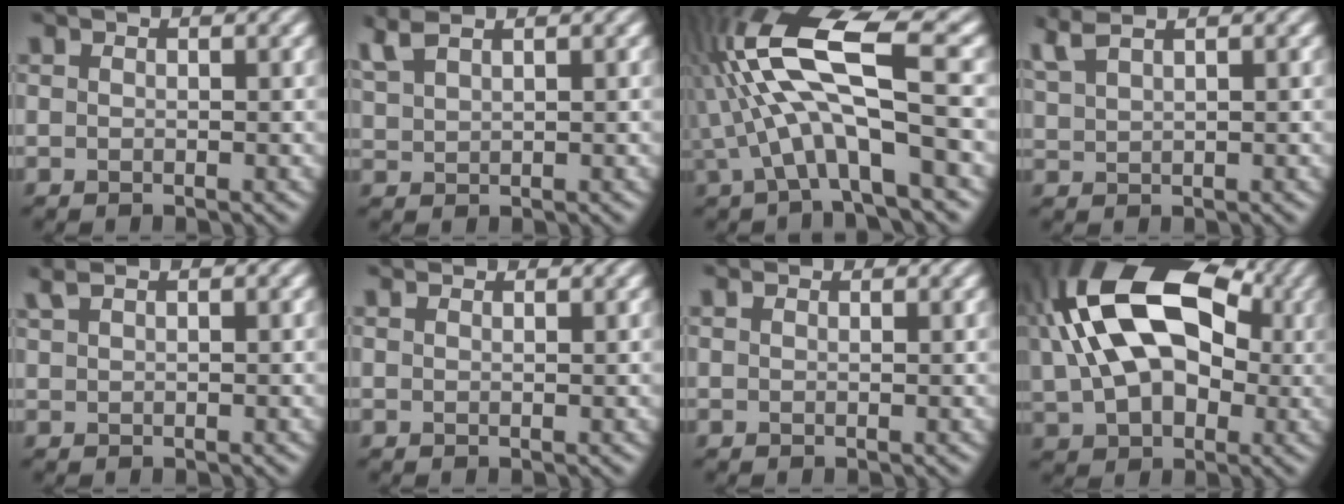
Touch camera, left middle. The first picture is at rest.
{"total": 2.3, "force": [2.1, 0.4, 1.0], "torque": [-0.031, 0.011, 0.050]}
{"total": 10.0, "force": [0.7, 3.0, 9.5], "torque": [-0.184, 0.024, 0.003]}
{"total": 2.6, "force": [2.2, 0.4, 1.3], "torque": [-0.037, 0.015, 0.052]}
{"total": 1.3, "force": [1.1, 0.2, 0.6], "torque": [-0.018, 0.005, 0.024]}
{"total": 1.5, "force": [1.5, 0.2, 0.2], "torque": [-0.008, 0.005, 0.021]}
{"total": 1.0, "force": [1.0, 0.1, 0.0], "torque": [-0.001, 0.002, 0.010]}
{"total": 16.0, "force": [3.9, 10.0, 11.9], "torque": [-0.190, 0.016, 0.062]}